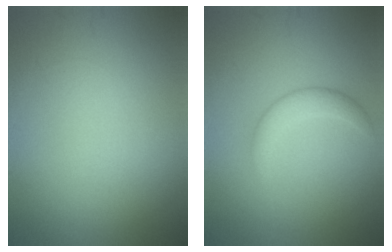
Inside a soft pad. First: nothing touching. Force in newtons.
{"total": 2.3, "press": 2.3, "slide": 0.2}